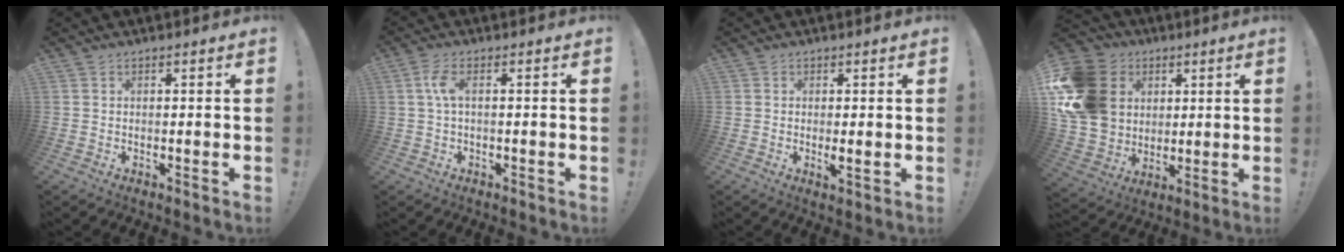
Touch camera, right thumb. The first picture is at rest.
{"total": 4.3, "force": [0.5, 1.1, 4.1], "torque": [-0.088, 0.001, 0.007]}
{"total": 2.3, "force": [0.4, 0.5, 2.2], "torque": [-0.027, -0.009, 0.006]}
{"total": 19.7, "force": [4.8, 16.4, 9.7], "torque": [-0.179, -0.011, 0.110]}